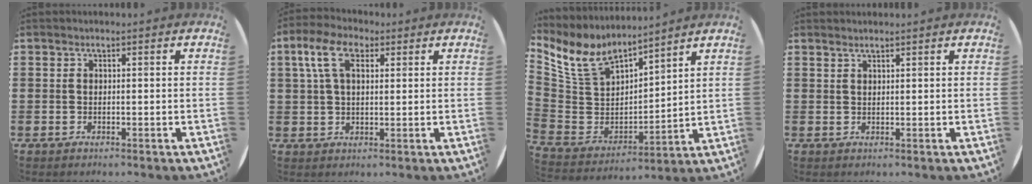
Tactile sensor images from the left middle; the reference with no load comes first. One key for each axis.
{"total": 6.4, "fx": 3.1, "fy": 3.5, "fz": 4.4, "tx": -0.097, "ty": 0.018, "tz": 0.056}
{"total": 9.7, "fx": 8.0, "fy": 4.4, "fz": 3.1, "tx": -0.101, "ty": -0.040, "tz": 0.153}
{"total": 1.0, "fx": 0.9, "fy": -0.1, "fz": -0.1, "tx": 0.001, "ty": -0.001, "tz": 0.019}